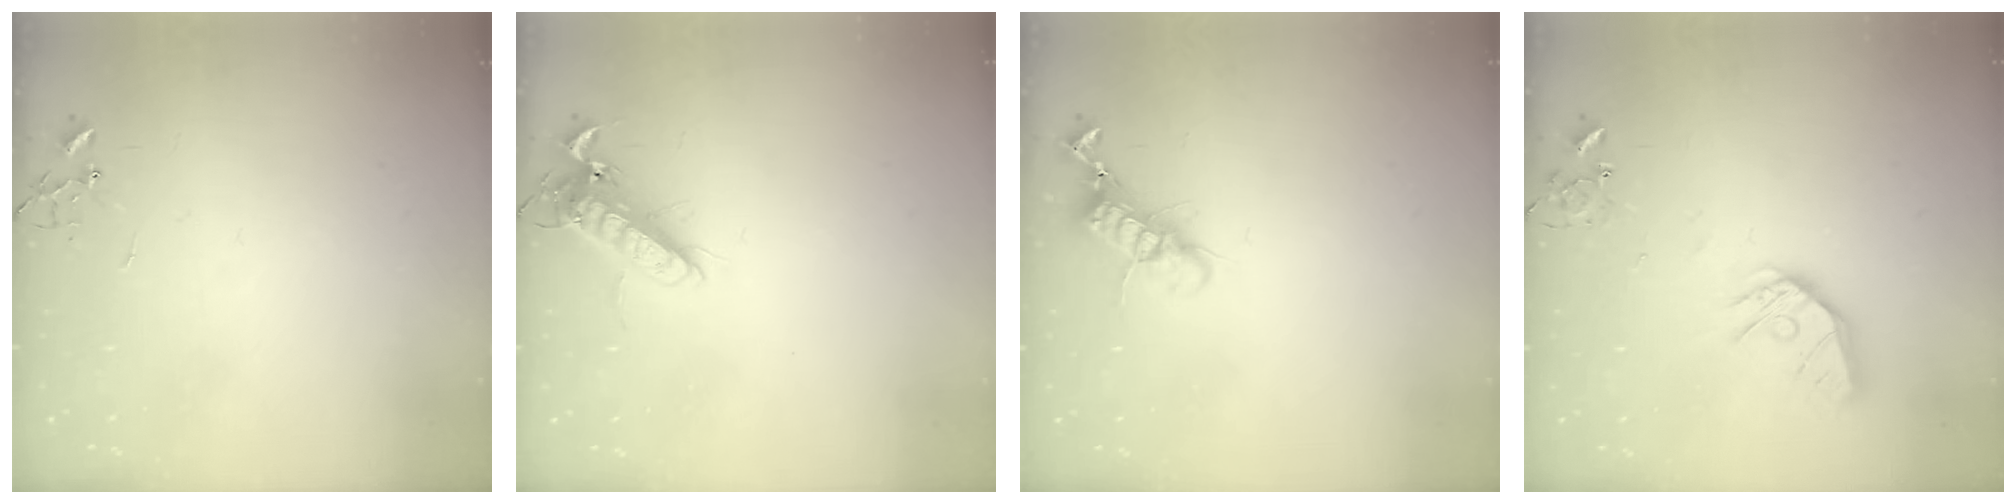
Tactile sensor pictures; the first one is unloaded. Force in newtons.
{"total": 12.8, "press": 12.7, "slide": 1.9}
{"total": 12.0, "press": 11.9, "slide": 0.7}
{"total": 14.1, "press": 14.0, "slide": 1.7}